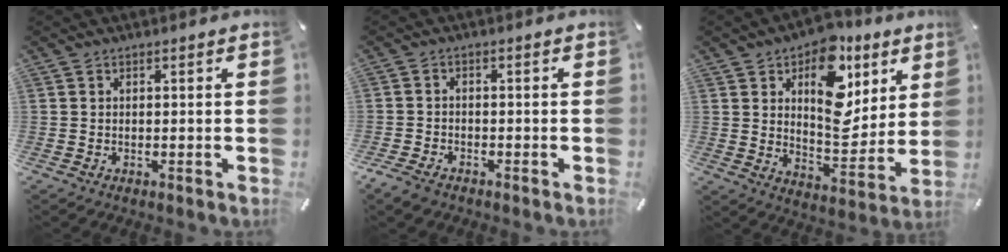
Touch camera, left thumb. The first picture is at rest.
{"total": 3.1, "force": [-2.3, 1.6, 1.2], "torque": [-0.038, 0.006, -0.050]}
{"total": 16.2, "force": [7.4, 10.6, 9.8], "torque": [-0.117, -0.047, 0.130]}